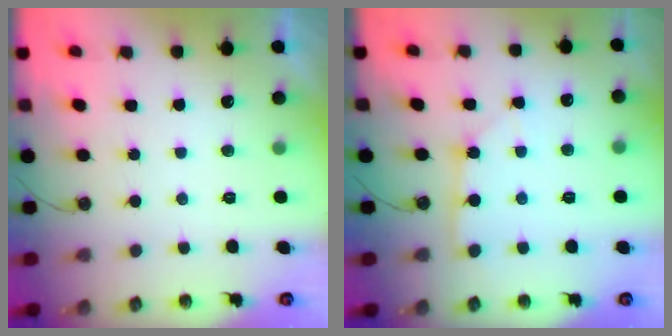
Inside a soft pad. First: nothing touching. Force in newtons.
{"total": 2.3, "press": 2.3, "slide": 0.2}